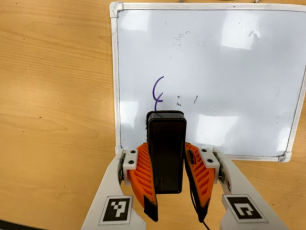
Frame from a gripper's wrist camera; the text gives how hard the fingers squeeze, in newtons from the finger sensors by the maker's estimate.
{"total": 6.5, "left": 5.1, "right": 7.8}